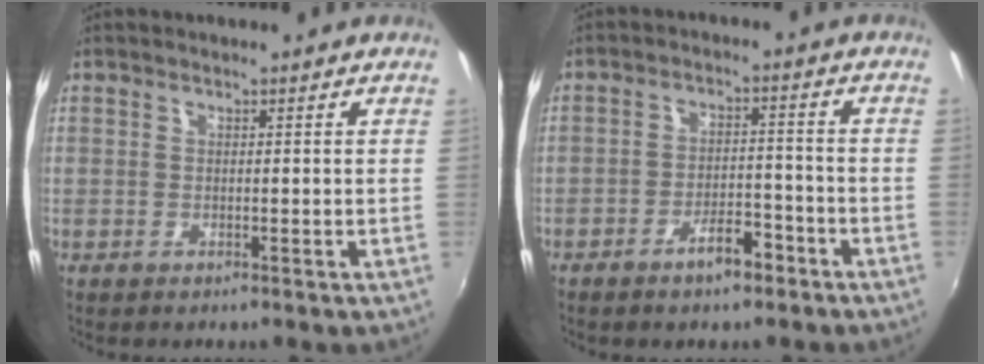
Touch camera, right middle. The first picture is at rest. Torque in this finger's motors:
{"motor_torque": [1.10, -1.04, 0.32, 0.12]}